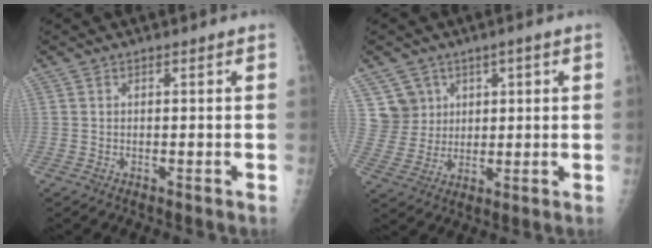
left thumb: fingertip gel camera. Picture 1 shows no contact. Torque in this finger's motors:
{"motor_torque": [0.49, 0.68, 0.37, -0.01, 0.20]}